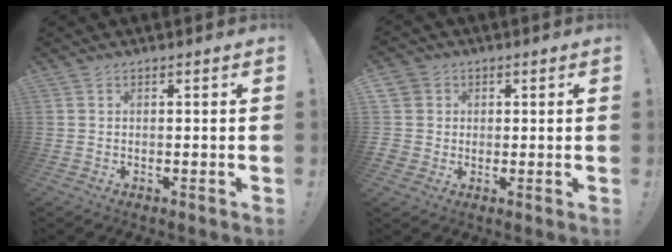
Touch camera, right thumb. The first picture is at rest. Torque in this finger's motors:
{"motor_torque": [1.29, 1.35, 0.54, -0.60, 0.06]}